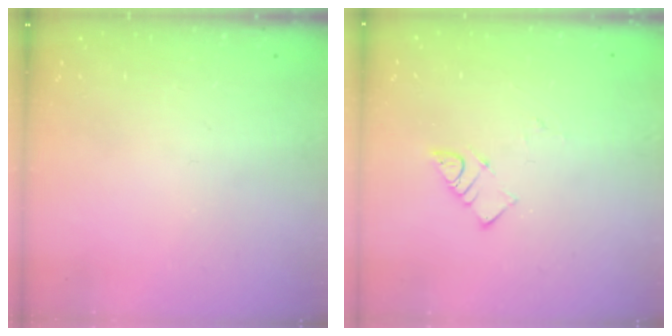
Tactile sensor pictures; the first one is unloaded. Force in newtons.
{"total": 3.9, "press": 3.9, "slide": 0.5}